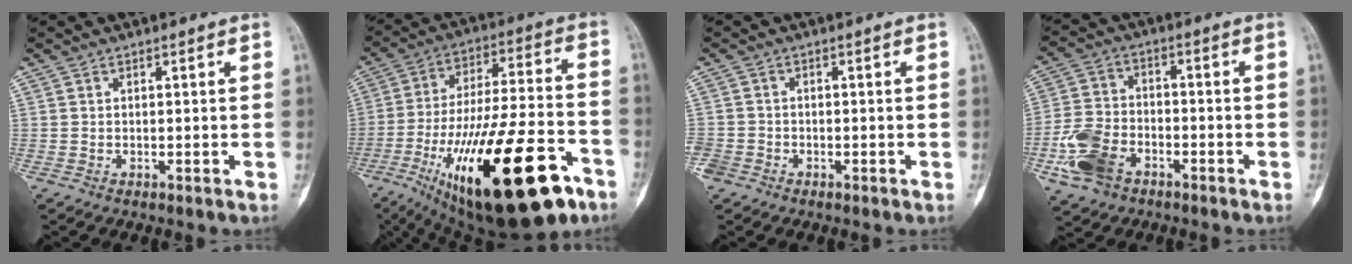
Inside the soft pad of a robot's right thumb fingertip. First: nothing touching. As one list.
[{"total": 33.0, "force": [-15.1, 11.2, 27.1], "torque": [-0.444, 0.039, -0.233]}, {"total": 3.7, "force": [-2.0, 3.0, 0.9], "torque": [-0.021, 0.011, -0.041]}, {"total": 10.4, "force": [-4.8, 6.9, 6.1], "torque": [-0.125, 0.020, -0.092]}]